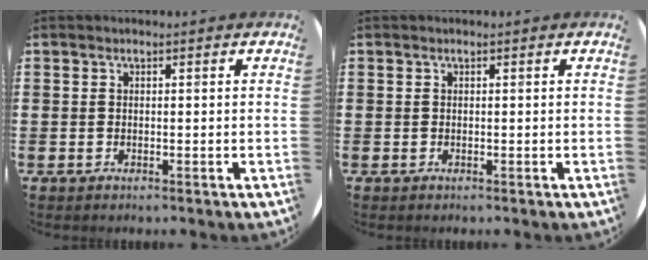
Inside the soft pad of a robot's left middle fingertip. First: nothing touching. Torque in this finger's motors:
{"motor_torque": [-0.20, -0.09, 0.01, 0.00]}